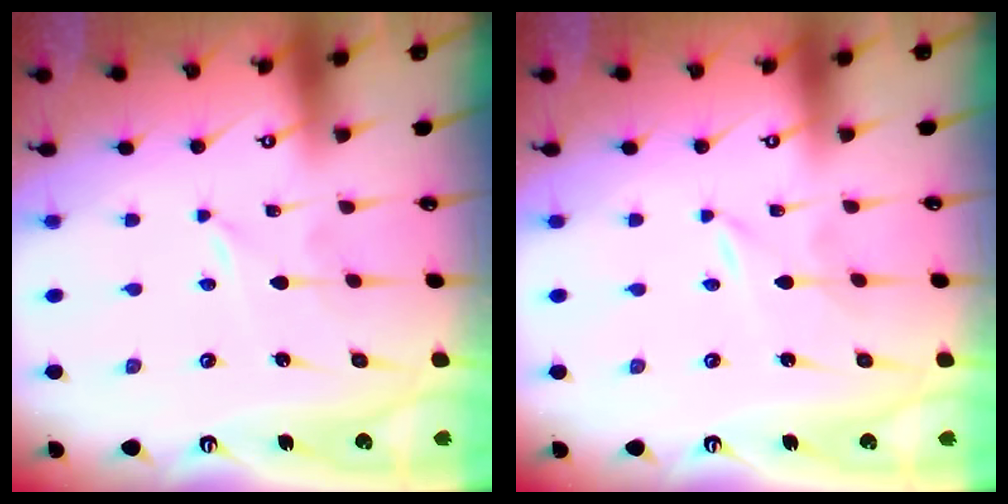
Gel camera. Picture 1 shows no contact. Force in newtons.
{"total": 0.0}